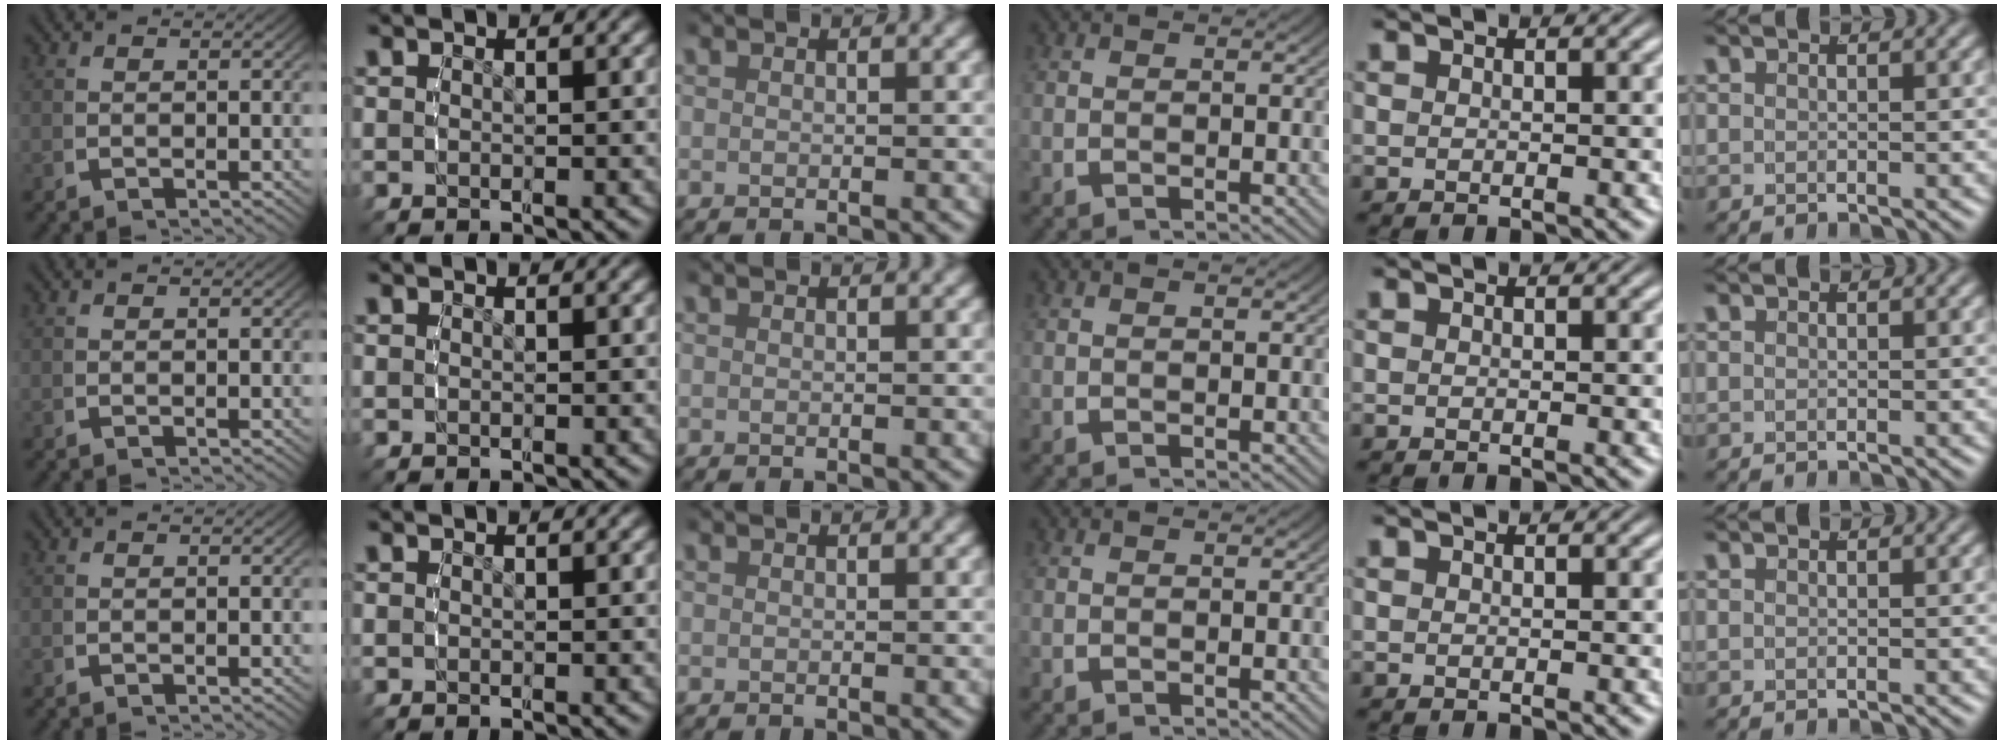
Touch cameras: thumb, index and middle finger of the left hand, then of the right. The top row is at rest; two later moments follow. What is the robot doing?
{"motion": "reach", "object": "jacket"}